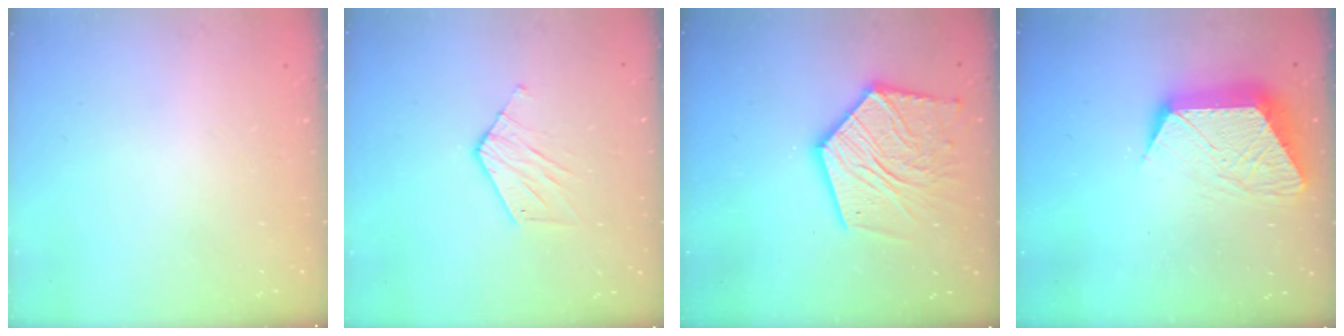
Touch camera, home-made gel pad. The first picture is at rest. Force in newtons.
{"total": 7.1, "press": 7.1, "slide": 0.3}
{"total": 18.9, "press": 18.8, "slide": 1.9}
{"total": 13.5, "press": 13.5, "slide": 1.0}